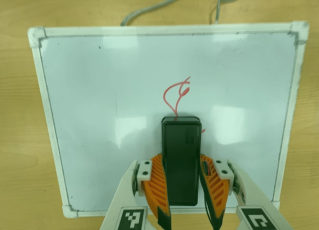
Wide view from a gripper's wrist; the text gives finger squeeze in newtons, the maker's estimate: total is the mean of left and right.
{"total": 8.0, "left": 6.0, "right": 10.1}